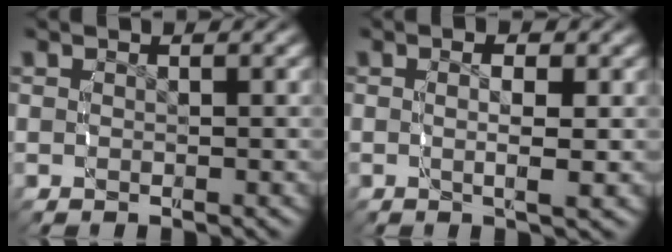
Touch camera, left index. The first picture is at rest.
{"total": 2.6, "force": [0.1, 0.2, 2.6], "torque": [-0.034, -0.007, 0.004]}